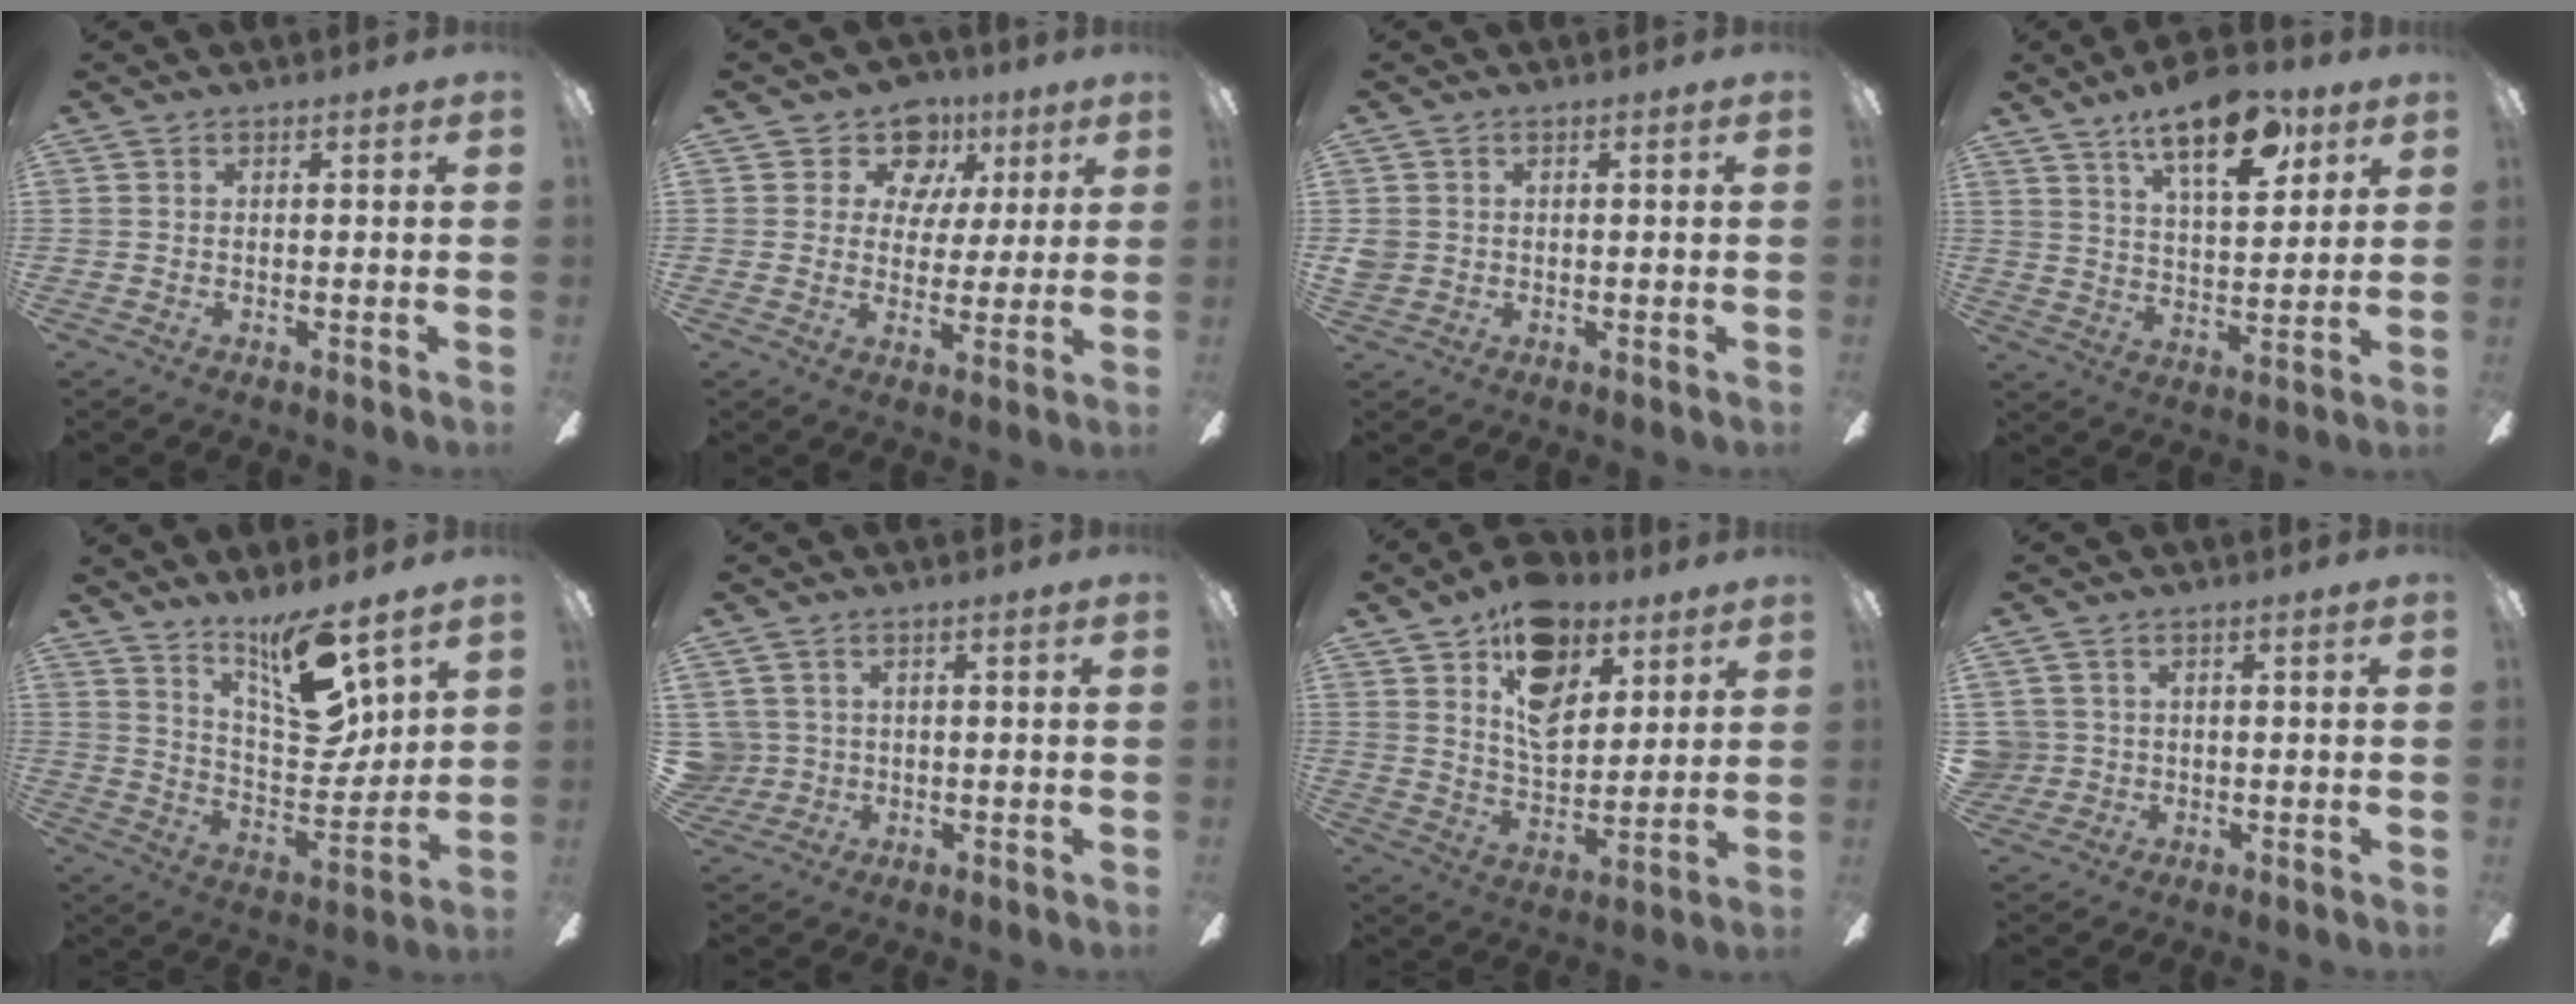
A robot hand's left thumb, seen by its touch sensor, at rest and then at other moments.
{"total": 10.6, "force": [5.8, 7.9, 3.9], "torque": [-0.061, -0.024, 0.107]}
{"total": 2.3, "force": [0.3, 2.1, 0.7], "torque": [-0.015, 0.004, 0.006]}
{"total": 15.7, "force": [10.2, 6.4, 10.0], "torque": [-0.157, -0.043, 0.170]}
{"total": 15.3, "force": [11.1, 4.7, 9.4], "torque": [-0.146, -0.078, 0.191]}
{"total": 4.0, "force": [1.1, 3.9, 0.3], "torque": [-0.026, 0.010, 0.022]}
{"total": 16.2, "force": [9.6, 9.4, 8.9], "torque": [-0.139, -0.039, 0.173]}
{"total": 3.4, "force": [0.7, 3.3, 0.2], "torque": [-0.023, 0.007, 0.013]}